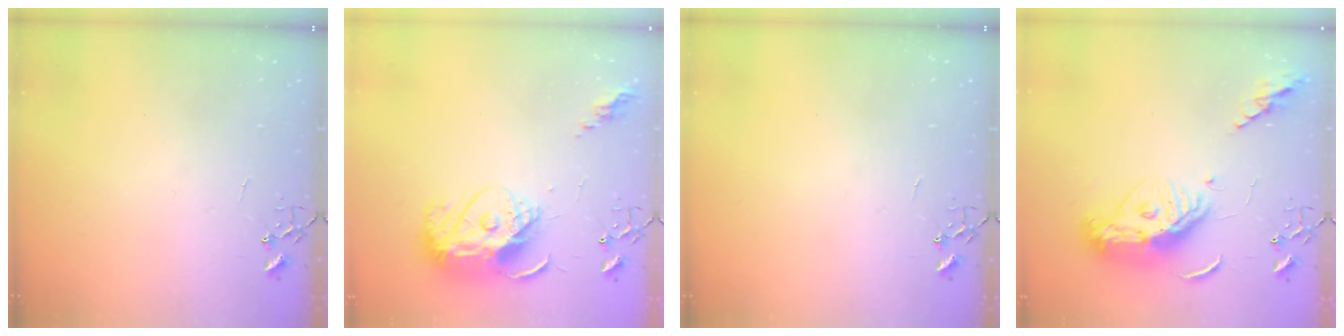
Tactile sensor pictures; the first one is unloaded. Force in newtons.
{"total": 15.1, "press": 15.0, "slide": 1.1}
{"total": 0.0}
{"total": 14.7, "press": 14.6, "slide": 1.6}